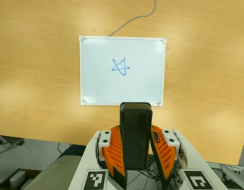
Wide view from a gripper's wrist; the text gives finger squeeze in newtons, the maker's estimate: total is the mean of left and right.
{"total": 9.5, "left": 7.8, "right": 11.3}